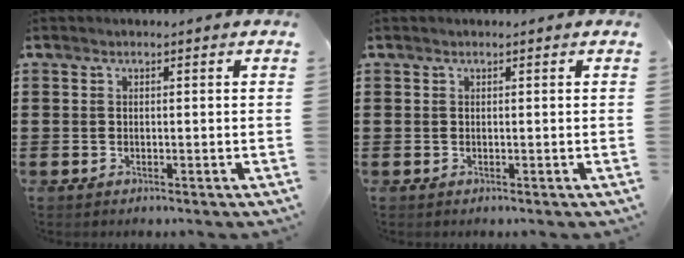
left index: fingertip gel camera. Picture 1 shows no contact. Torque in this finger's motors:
{"motor_torque": [0.10, 0.05, 0.03, 0.00]}